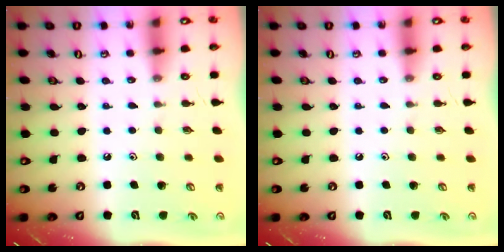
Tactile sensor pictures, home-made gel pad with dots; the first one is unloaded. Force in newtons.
{"total": 0.0}